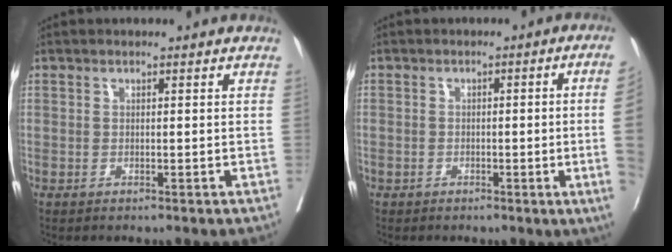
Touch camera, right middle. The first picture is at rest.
{"total": 6.4, "force": [-1.1, -1.1, 6.3], "torque": [-0.069, -0.003, -0.017]}